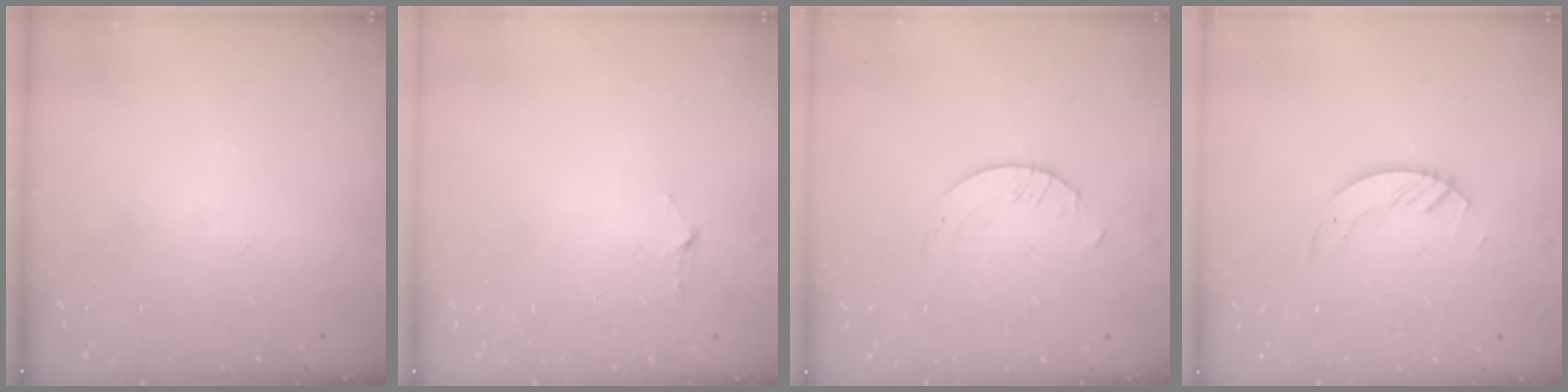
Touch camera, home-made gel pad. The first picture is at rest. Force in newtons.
{"total": 2.9, "press": 2.9, "slide": 0.3}
{"total": 1.6, "press": 1.6, "slide": 0.2}
{"total": 3.7, "press": 3.7, "slide": 0.4}